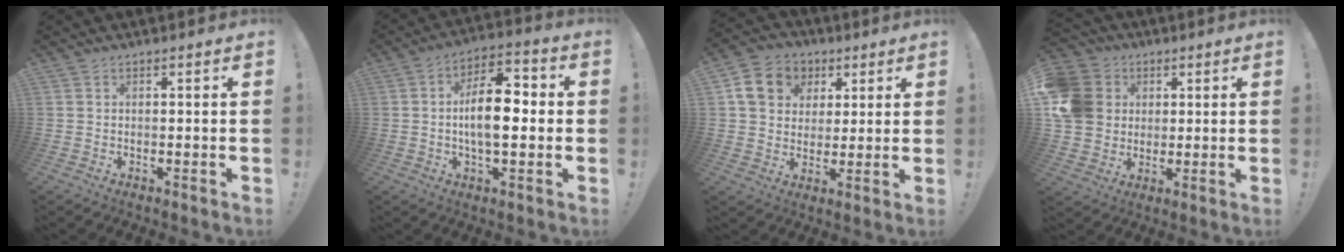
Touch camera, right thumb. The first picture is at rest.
{"total": 12.9, "force": [-1.1, 6.3, 11.2], "torque": [-0.177, 0.009, -0.023]}
{"total": 12.3, "force": [4.7, 10.2, 5.1], "torque": [-0.066, -0.012, 0.094]}
{"total": 14.1, "force": [2.3, 12.5, 6.2], "torque": [-0.106, 0.004, 0.054]}